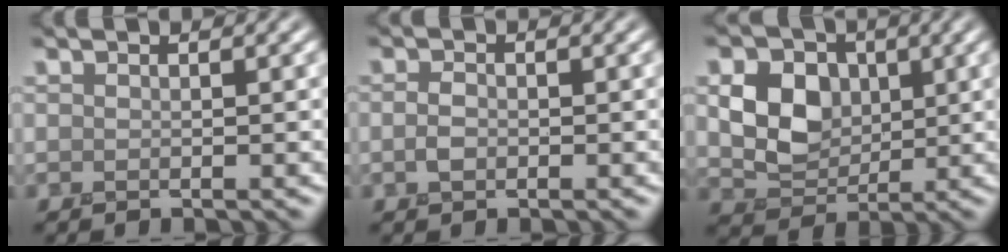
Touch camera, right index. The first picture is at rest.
{"total": 1.3, "force": [-0.6, 0.9, 0.8], "torque": [-0.019, -0.001, -0.017]}
{"total": 5.9, "force": [0.8, 4.6, 3.6], "torque": [-0.073, -0.004, 0.005]}